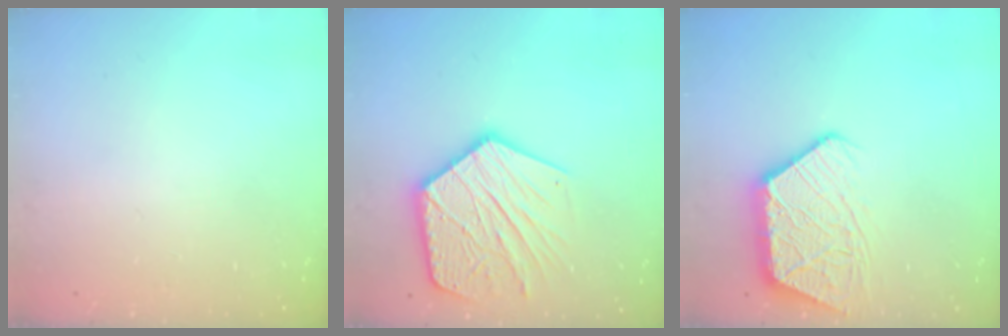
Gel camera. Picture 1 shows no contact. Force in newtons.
{"total": 20.8, "press": 20.7, "slide": 1.8}
{"total": 12.8, "press": 12.7, "slide": 1.2}